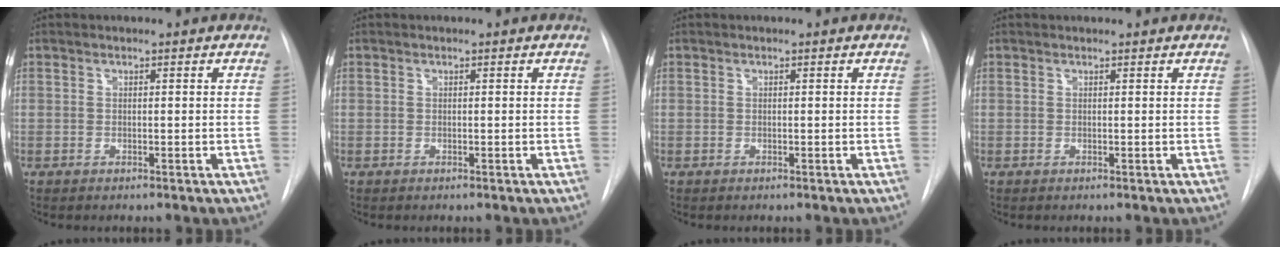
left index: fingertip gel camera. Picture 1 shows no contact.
{"total": 0.0}
{"total": 0.0}
{"total": 1.2, "force": [1.2, 0.1, 0.2], "torque": [-0.007, 0.016, 0.018]}